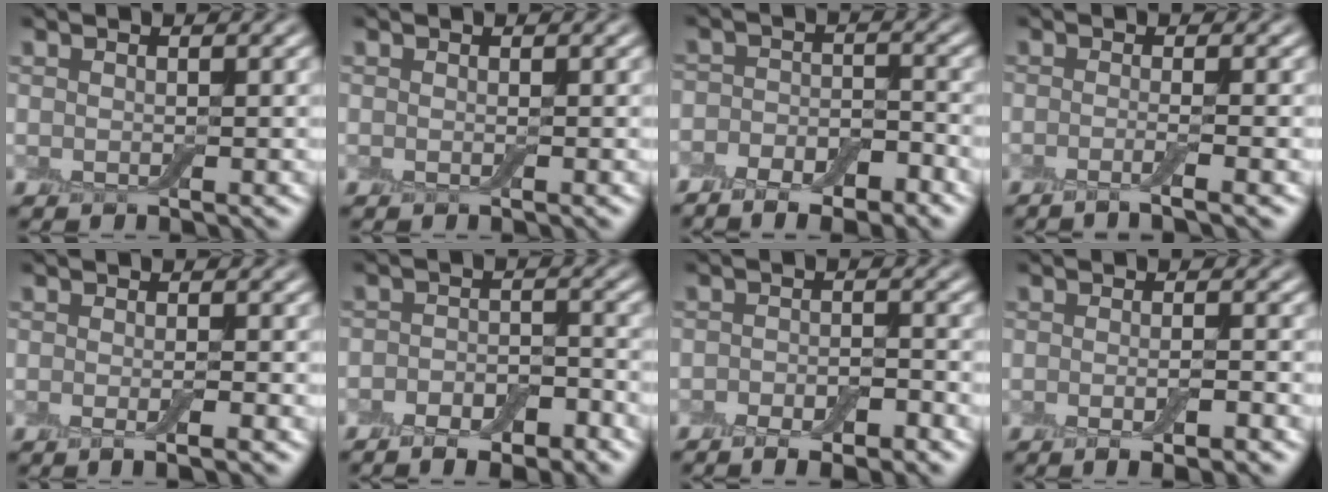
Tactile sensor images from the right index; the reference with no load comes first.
{"total": 0.0}
{"total": 6.5, "force": [-4.5, 3.5, 3.1], "torque": [-0.008, -0.004, -0.069]}
{"total": 2.3, "force": [-1.0, 0.5, 2.1], "torque": [-0.019, -0.005, -0.029]}
{"total": 1.7, "force": [-0.6, 0.2, 1.6], "torque": [-0.022, -0.006, -0.011]}
{"total": 4.9, "force": [-3.2, 2.5, 2.8], "torque": [-0.010, 0.004, -0.056]}
{"total": 4.0, "force": [-2.5, 1.8, 2.5], "torque": [-0.018, 0.008, -0.040]}
{"total": 3.0, "force": [-1.2, 0.6, 2.6], "torque": [-0.037, -0.004, -0.018]}